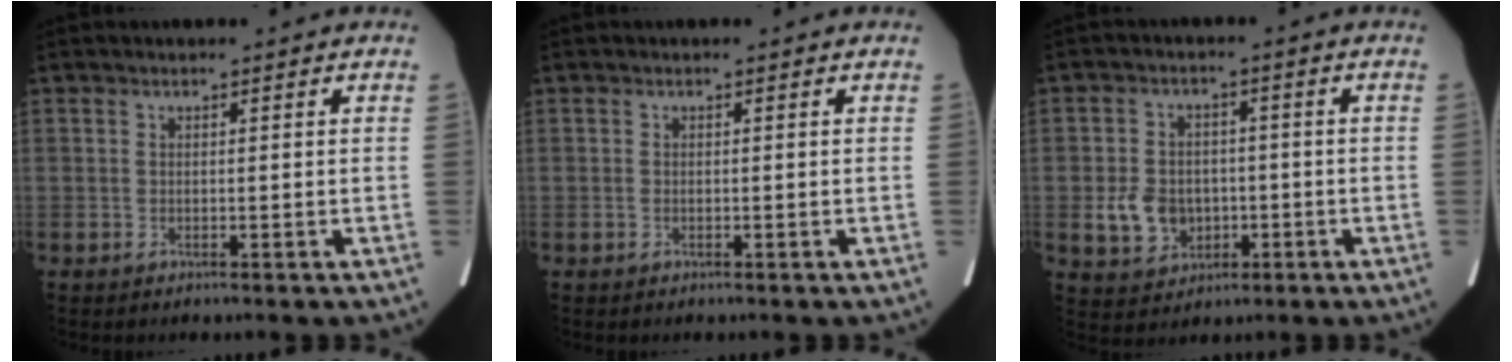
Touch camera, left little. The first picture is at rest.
{"total": 0.0}
{"total": 6.7, "force": [-1.3, 5.7, 3.2], "torque": [-0.063, 0.008, -0.007]}